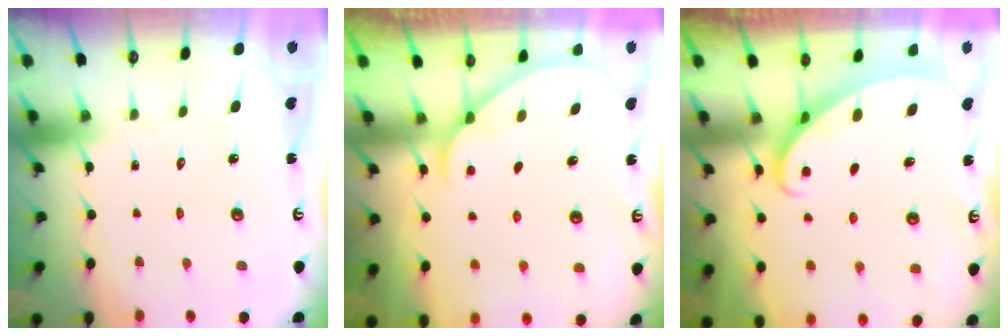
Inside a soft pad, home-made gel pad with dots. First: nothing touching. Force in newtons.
{"total": 1.7, "press": 1.7, "slide": 0.2}
{"total": 2.3, "press": 2.3, "slide": 0.2}